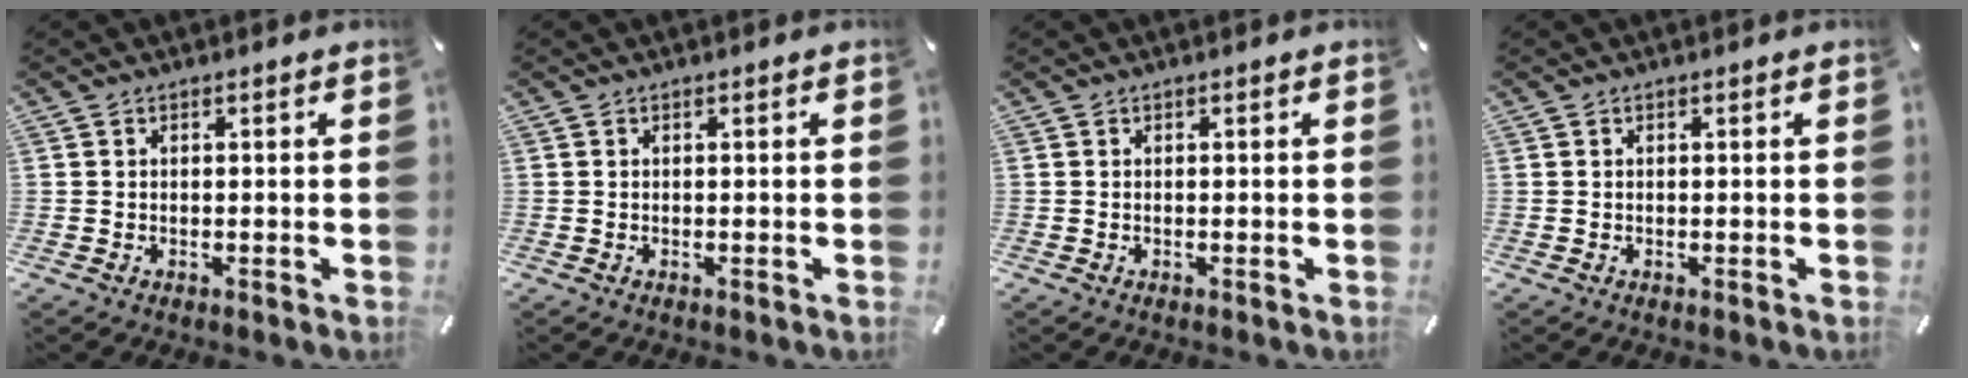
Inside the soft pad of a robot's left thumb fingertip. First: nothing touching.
{"total": 0.0}
{"total": 0.0}
{"total": 0.0}